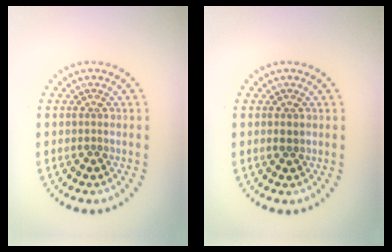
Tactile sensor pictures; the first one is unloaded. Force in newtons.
{"total": 0.7, "press": 0.7, "slide": 0.1}